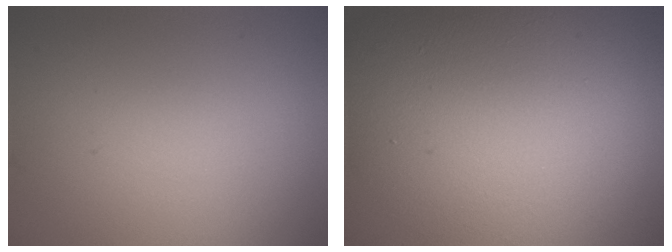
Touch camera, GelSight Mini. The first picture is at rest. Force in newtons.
{"total": 23.5, "press": 23.4, "slide": 1.6}